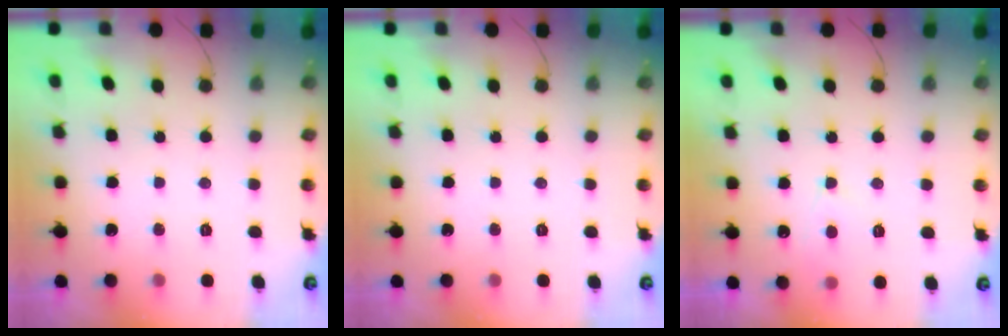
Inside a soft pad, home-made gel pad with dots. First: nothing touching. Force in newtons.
{"total": 0.0}
{"total": 3.4, "press": 3.3, "slide": 0.5}